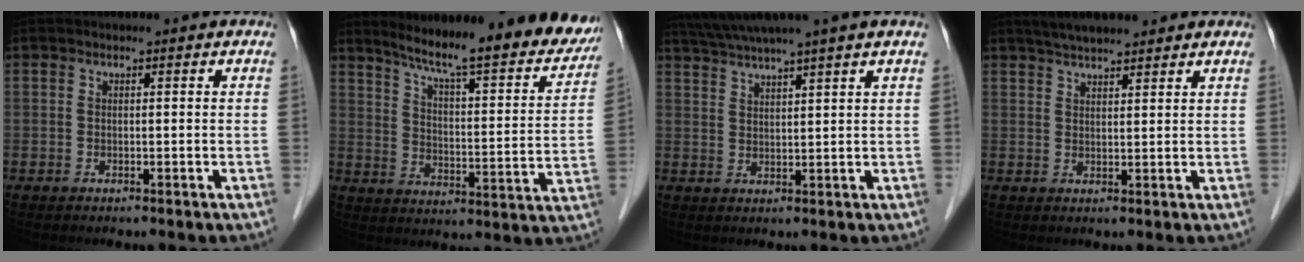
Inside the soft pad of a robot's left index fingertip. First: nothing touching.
{"total": 22.6, "force": [19.4, 2.4, 11.4], "torque": [-0.164, -0.043, 0.259]}
{"total": 7.8, "force": [6.5, -1.5, 3.9], "torque": [-0.069, 0.021, 0.106]}
{"total": 7.0, "force": [6.0, 1.2, 3.4], "torque": [-0.052, 0.029, 0.098]}